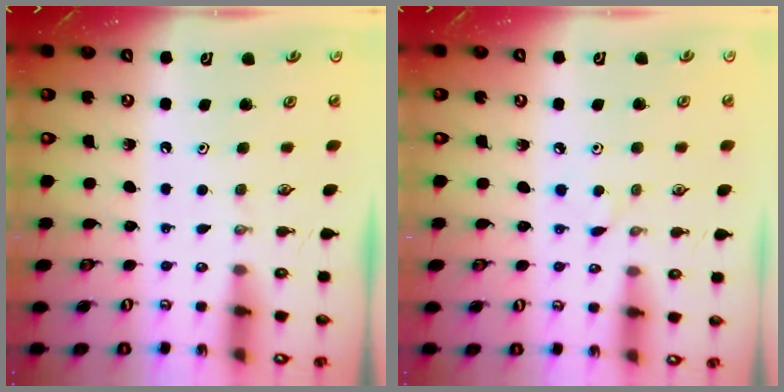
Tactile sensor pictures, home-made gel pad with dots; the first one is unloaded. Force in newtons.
{"total": 2.9, "press": 2.9, "slide": 0.3}